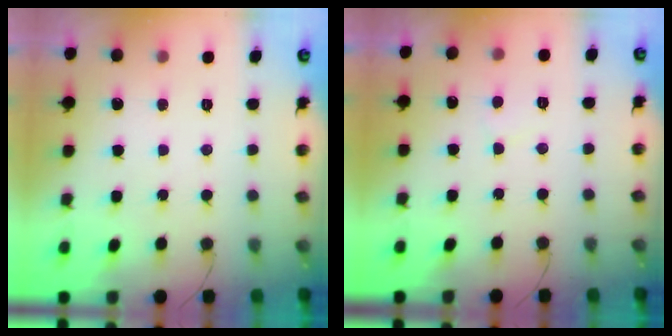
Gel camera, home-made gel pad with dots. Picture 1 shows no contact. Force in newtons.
{"total": 2.9, "press": 2.9, "slide": 0.3}